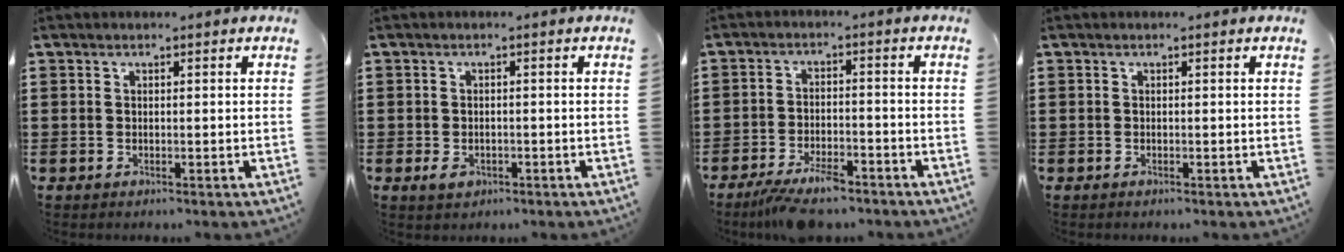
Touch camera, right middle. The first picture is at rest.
{"total": 1.5, "force": [-0.7, 0.9, 0.9], "torque": [-0.021, -0.002, -0.014]}
{"total": 5.6, "force": [-4.6, 1.4, 2.9], "torque": [-0.065, -0.002, -0.091]}
{"total": 0.0}